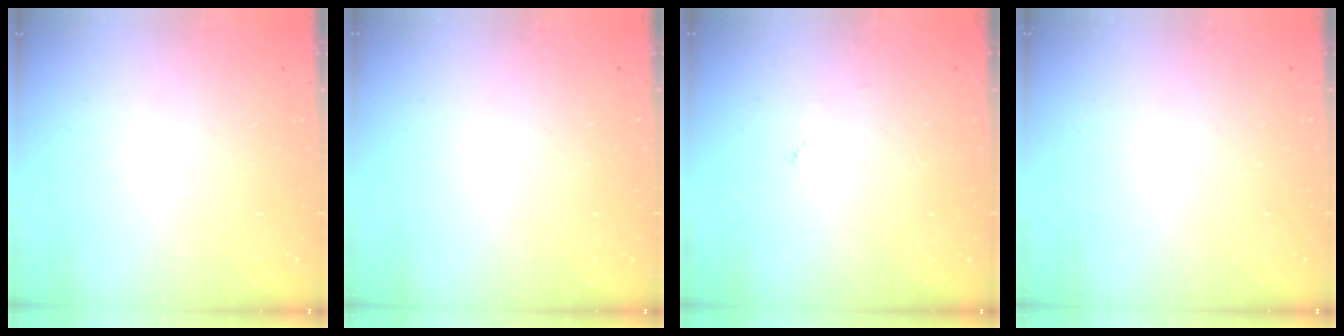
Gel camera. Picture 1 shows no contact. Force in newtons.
{"total": 0.0}
{"total": 2.7, "press": 2.7, "slide": 0.4}
{"total": 0.0}